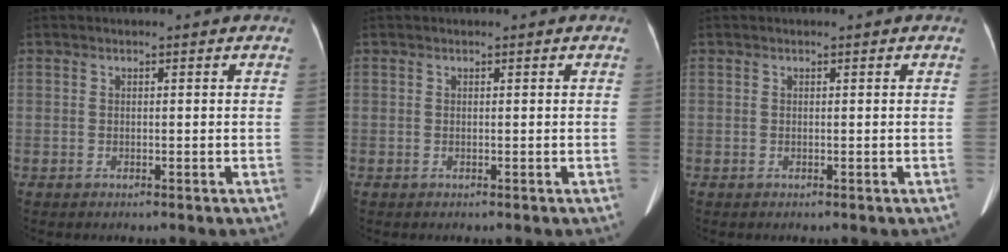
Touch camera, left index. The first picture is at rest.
{"total": 0.0}
{"total": 0.0}